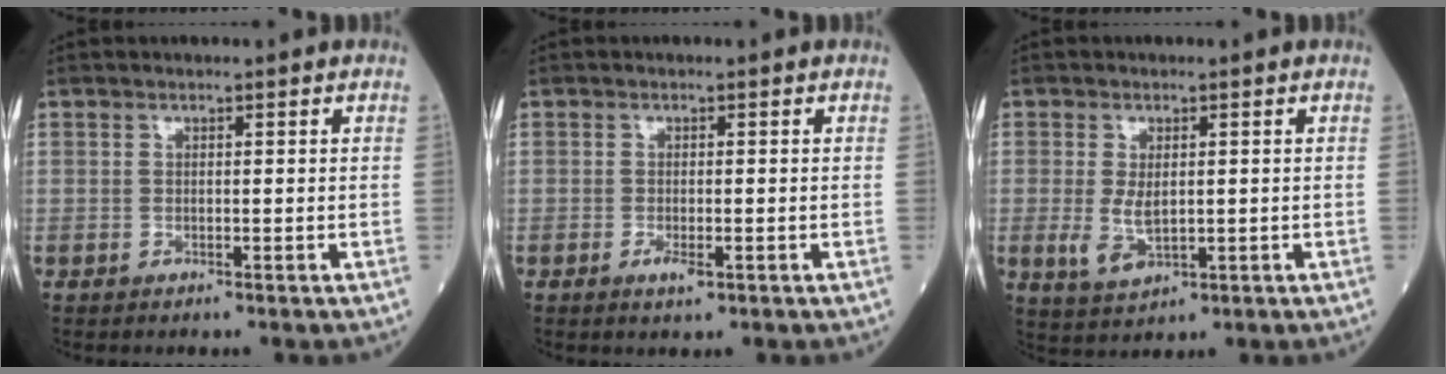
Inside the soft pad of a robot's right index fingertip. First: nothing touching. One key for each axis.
{"total": 2.0, "fx": -0.9, "fy": 0.6, "fz": 1.7, "tx": -0.027, "ty": -0.002, "tz": -0.012}
{"total": 4.7, "fx": -0.3, "fy": 2.3, "fz": 4.1, "tx": -0.085, "ty": -0.010, "tz": 0.001}